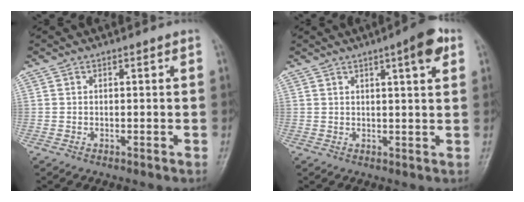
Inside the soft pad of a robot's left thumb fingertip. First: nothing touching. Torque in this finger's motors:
{"motor_torque": [0.11, 0.18, 0.21, 0.09, 0.10]}